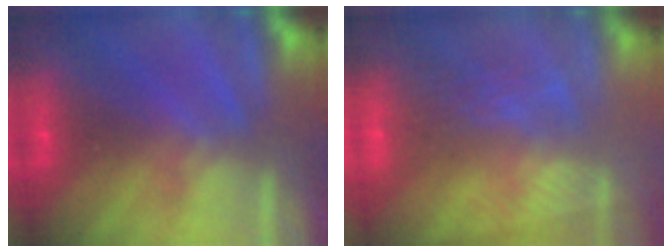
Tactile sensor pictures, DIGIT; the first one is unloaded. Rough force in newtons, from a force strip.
{"total": 2.9}